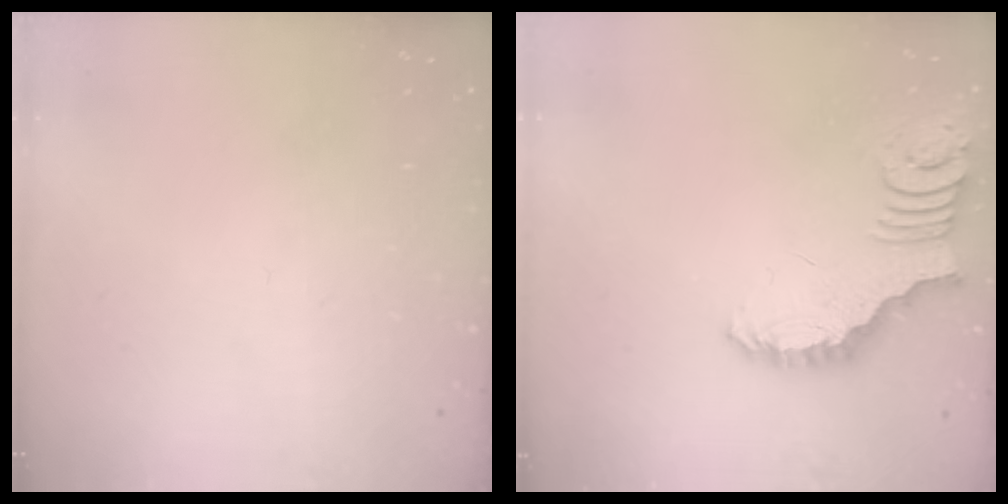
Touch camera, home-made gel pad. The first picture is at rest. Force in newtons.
{"total": 2.5, "press": 2.5, "slide": 0.5}